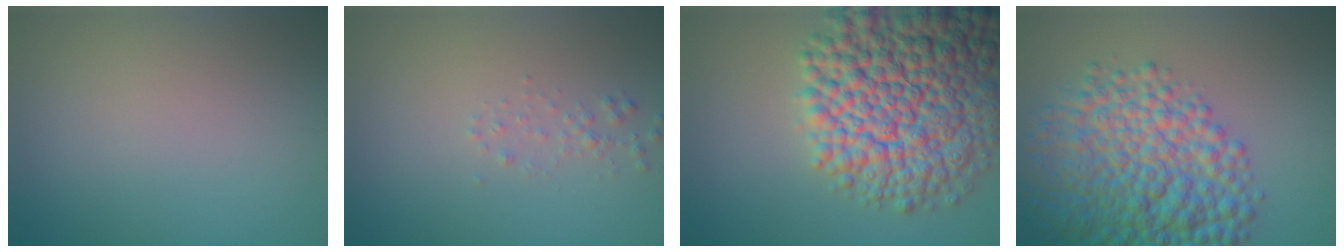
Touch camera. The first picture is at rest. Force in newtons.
{"total": 1.0, "press": 1.0, "slide": 0.1}
{"total": 14.5, "press": 14.5, "slide": 0.6}
{"total": 10.7, "press": 10.7, "slide": 0.3}